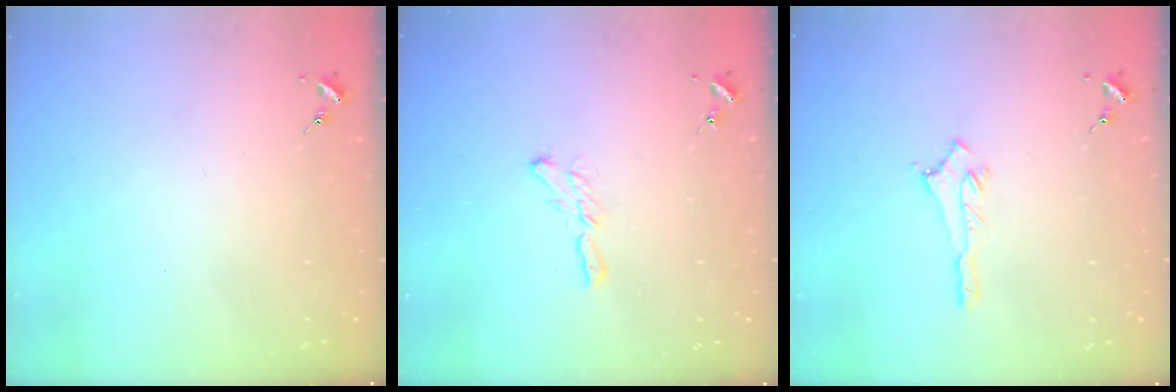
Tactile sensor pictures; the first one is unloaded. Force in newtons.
{"total": 5.4, "press": 5.4, "slide": 0.3}
{"total": 2.8, "press": 2.8, "slide": 0.2}